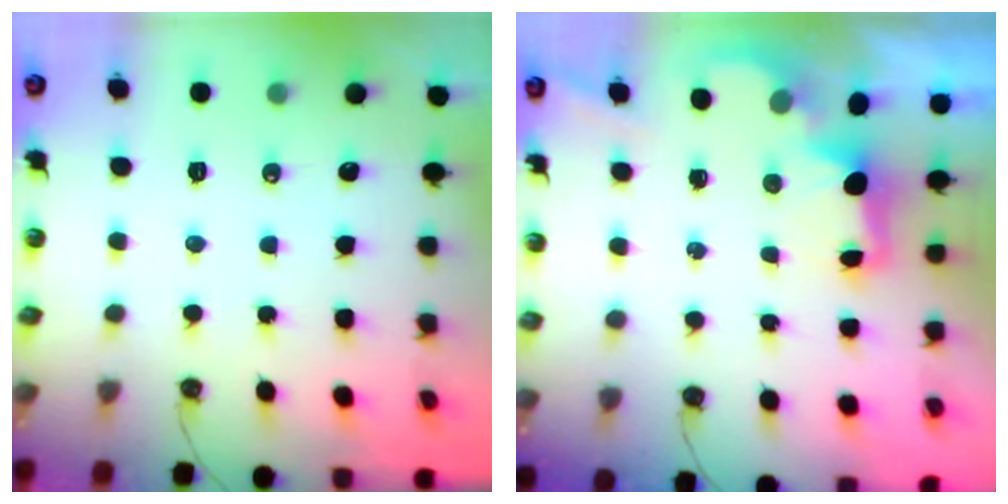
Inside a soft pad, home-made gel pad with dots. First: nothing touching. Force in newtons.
{"total": 2.1, "press": 2.0, "slide": 0.8}